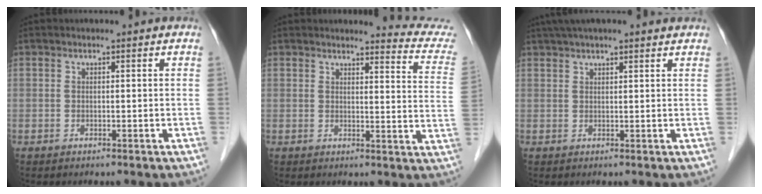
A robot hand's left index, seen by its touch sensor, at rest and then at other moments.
{"total": 9.4, "force": [9.4, -0.2, 0.9], "torque": [0.000, -0.083, 0.078]}
{"total": 8.6, "force": [7.1, 1.2, 4.8], "torque": [-0.079, 0.044, 0.101]}